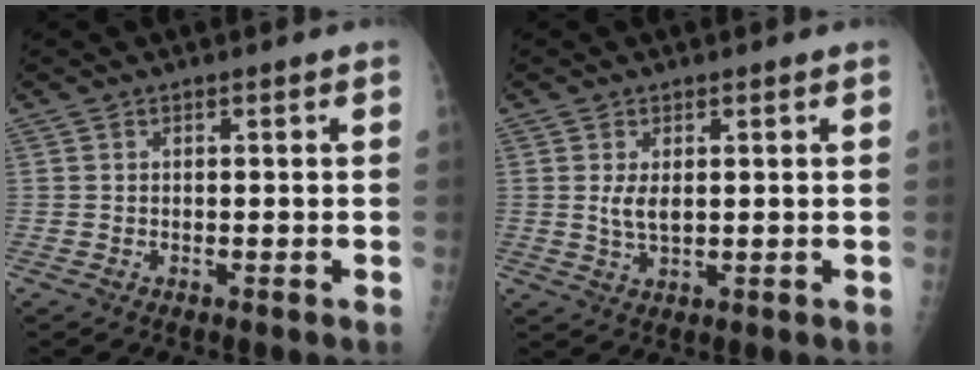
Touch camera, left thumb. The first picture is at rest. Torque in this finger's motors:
{"motor_torque": [0.01, 0.01, 0.16, -0.01, 0.02]}